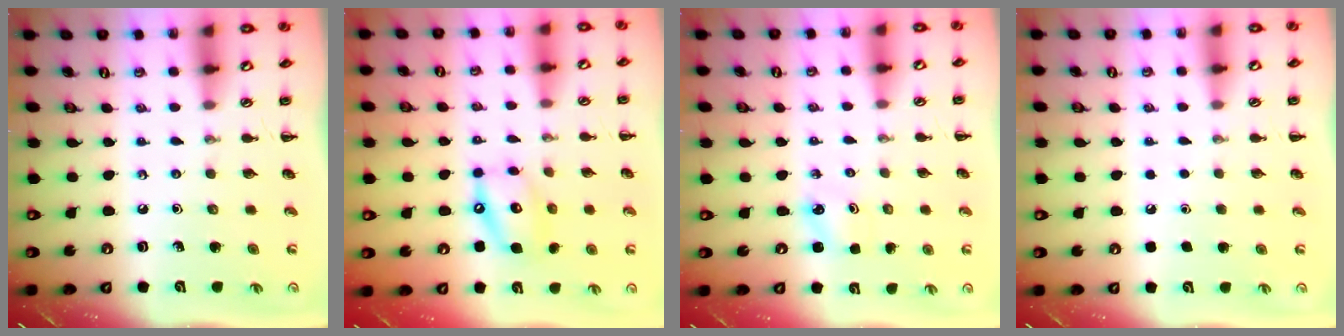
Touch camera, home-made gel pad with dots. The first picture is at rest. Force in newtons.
{"total": 12.1, "press": 11.8, "slide": 2.8}
{"total": 1.8, "press": 1.7, "slide": 0.5}
{"total": 1.6, "press": 1.6, "slide": 0.1}